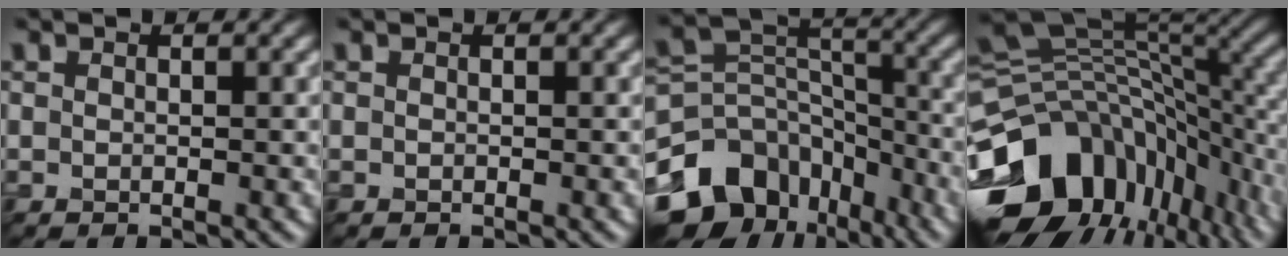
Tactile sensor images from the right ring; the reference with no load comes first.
{"total": 0.0}
{"total": 10.4, "force": [-5.6, 7.5, 4.6], "torque": [-0.096, 0.013, -0.101]}
{"total": 13.7, "force": [-5.1, 9.8, 8.1], "torque": [-0.173, 0.006, -0.088]}